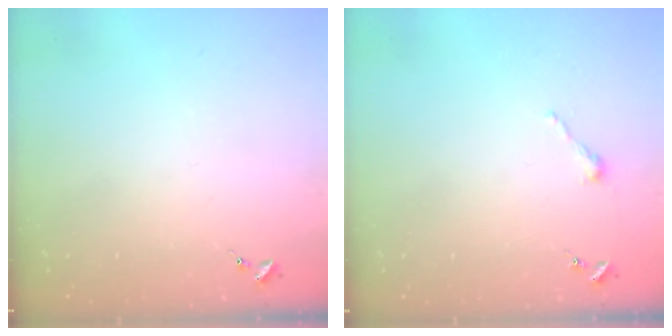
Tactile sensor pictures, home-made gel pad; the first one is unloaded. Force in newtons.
{"total": 2.5, "press": 2.5, "slide": 0.2}